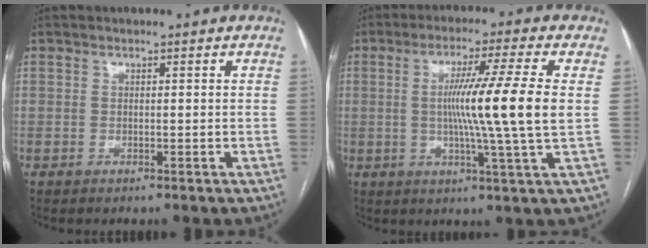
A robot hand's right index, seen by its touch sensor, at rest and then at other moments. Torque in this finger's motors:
{"motor_torque": [1.61, 0.21, 0.68, 0.21]}